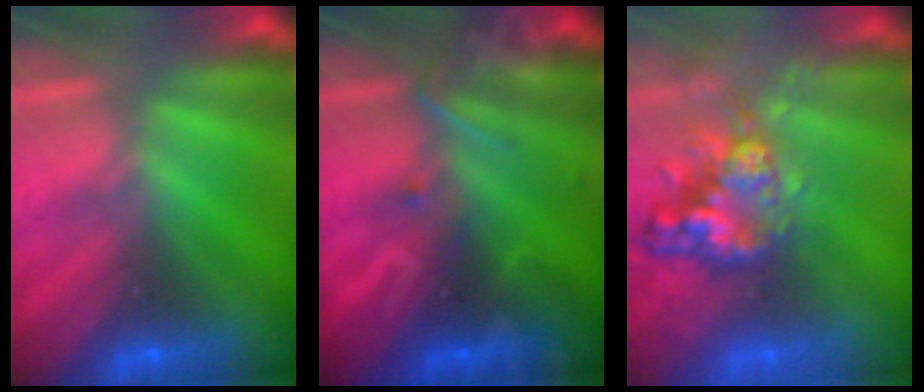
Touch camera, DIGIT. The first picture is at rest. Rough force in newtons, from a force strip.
{"total": 2.7}
{"total": 5.6}